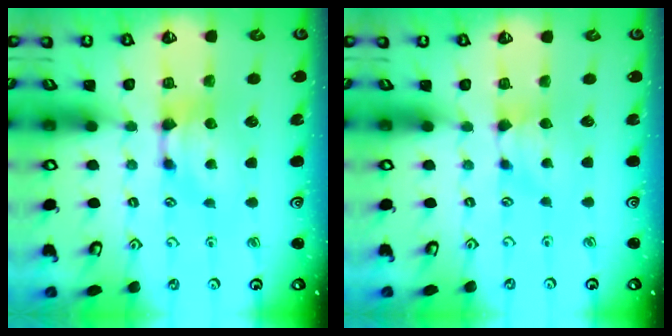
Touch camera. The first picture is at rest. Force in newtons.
{"total": 1.6, "press": 1.4, "slide": 0.7}